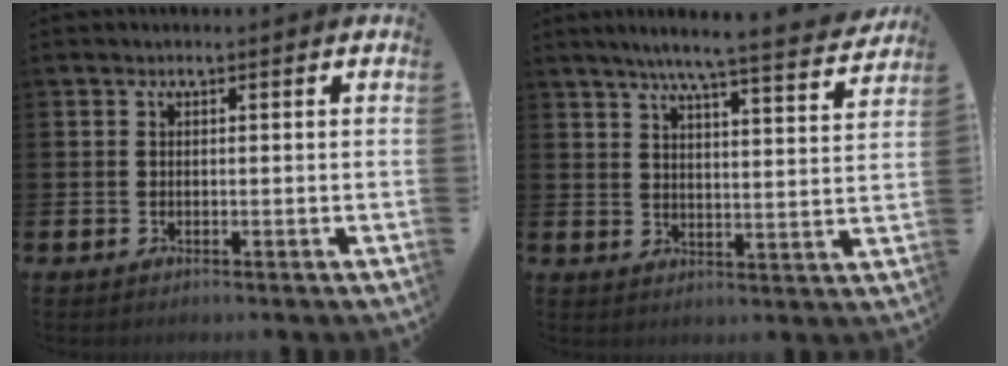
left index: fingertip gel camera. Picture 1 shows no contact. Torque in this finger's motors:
{"motor_torque": [0.95, -1.19, 0.17, 0.20]}